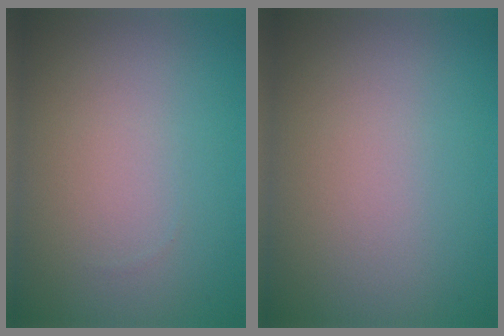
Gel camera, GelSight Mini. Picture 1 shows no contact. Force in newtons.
{"total": 0.0}